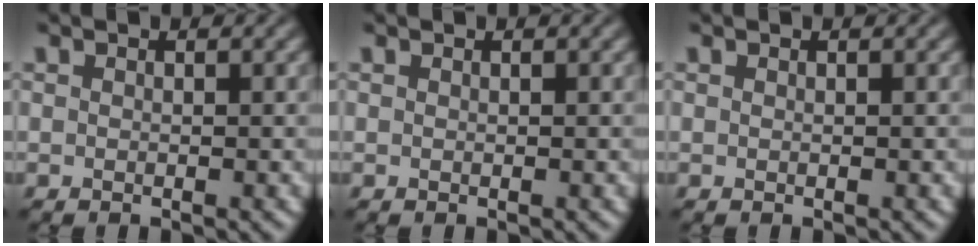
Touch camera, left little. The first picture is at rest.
{"total": 0.0}
{"total": 0.0}